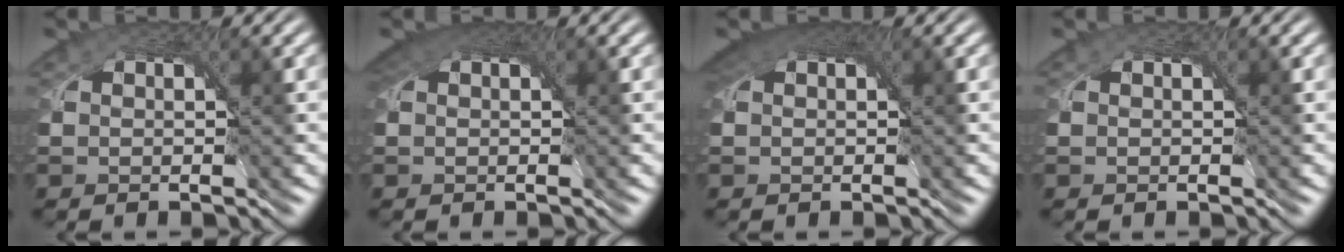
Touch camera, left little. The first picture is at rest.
{"total": 3.8, "force": [2.0, 2.1, 2.4], "torque": [-0.043, 0.009, 0.024]}
{"total": 4.3, "force": [2.5, 2.1, 2.9], "torque": [-0.047, 0.014, 0.029]}
{"total": 0.0}